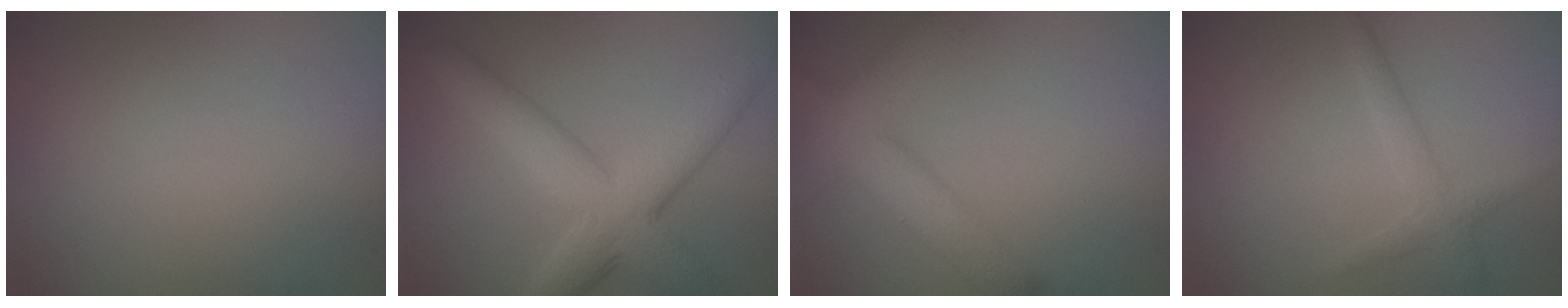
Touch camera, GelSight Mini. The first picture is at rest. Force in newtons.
{"total": 7.3, "press": 7.3, "slide": 0.1}
{"total": 6.3, "press": 6.2, "slide": 0.4}
{"total": 1.8, "press": 1.8, "slide": 0.0}